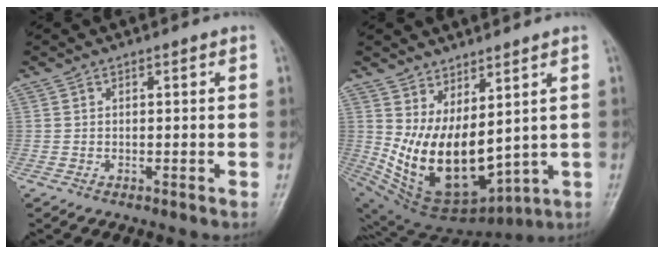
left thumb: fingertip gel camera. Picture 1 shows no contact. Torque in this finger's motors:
{"motor_torque": [1.62, 3.39, 1.50, -1.27, 0.26]}